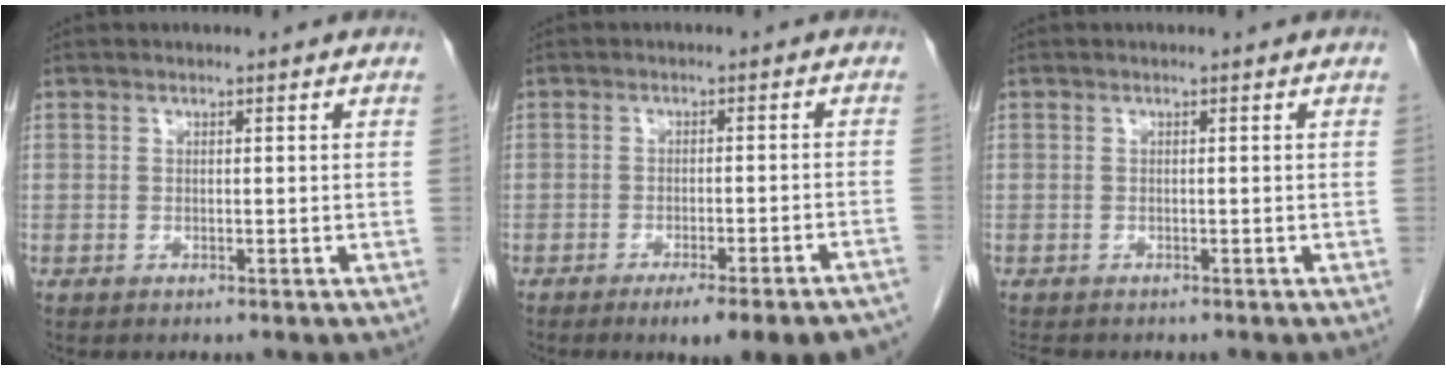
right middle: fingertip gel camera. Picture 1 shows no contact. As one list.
[{"total": 13.4, "force": [-11.2, 0.8, 7.5], "torque": [-0.053, 0.000, -0.138]}, {"total": 2.4, "force": [-2.1, 0.9, 0.9], "torque": [-0.021, -0.009, -0.029]}]